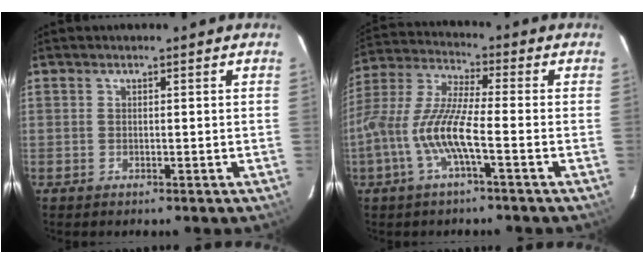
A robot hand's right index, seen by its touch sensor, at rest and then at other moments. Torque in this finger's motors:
{"motor_torque": [1.19, -0.94, 0.90, 0.21]}